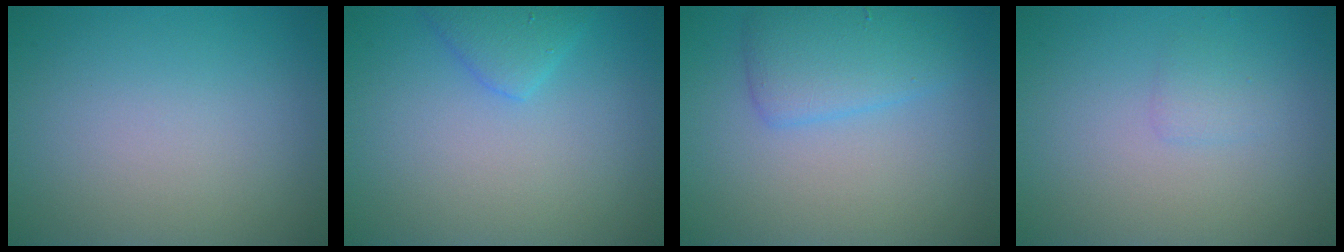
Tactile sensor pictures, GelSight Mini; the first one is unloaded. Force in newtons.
{"total": 2.2, "press": 2.2, "slide": 0.2}
{"total": 3.5, "press": 3.5, "slide": 0.3}
{"total": 1.0, "press": 1.0, "slide": 0.0}